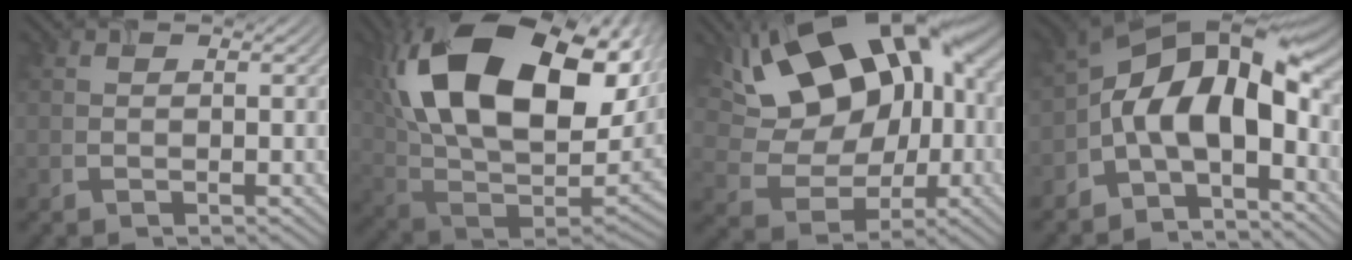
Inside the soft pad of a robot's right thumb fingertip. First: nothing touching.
{"total": 23.4, "force": [8.7, 13.4, 17.1], "torque": [-0.374, 0.031, 0.165]}
{"total": 18.4, "force": [5.2, 11.1, 13.7], "torque": [-0.244, 0.031, 0.085]}
{"total": 13.5, "force": [-2.6, 7.1, 11.2], "torque": [-0.187, 0.011, -0.060]}